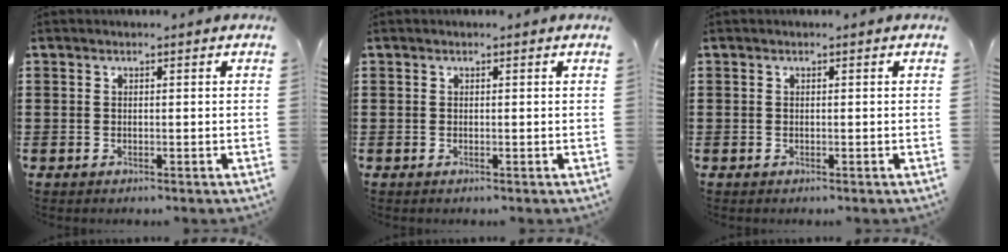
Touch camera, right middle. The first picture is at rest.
{"total": 0.0}
{"total": 0.0}